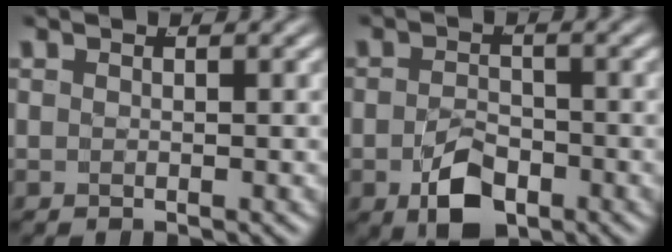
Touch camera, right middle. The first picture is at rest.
{"total": 4.9, "force": [-2.4, 2.7, 3.3], "torque": [-0.049, -0.018, -0.035]}